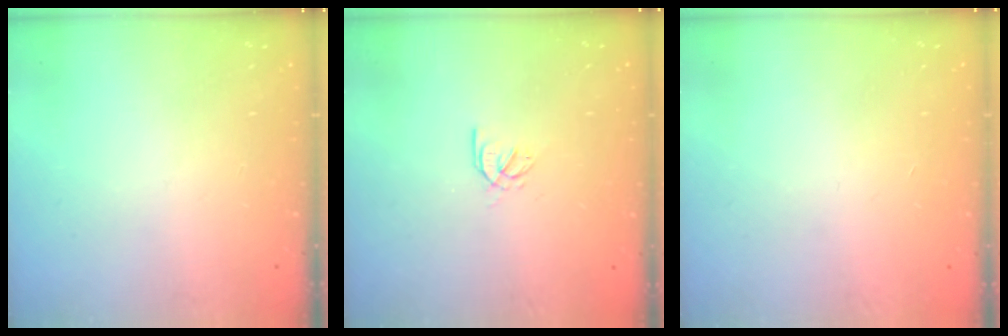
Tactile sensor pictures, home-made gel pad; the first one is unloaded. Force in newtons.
{"total": 2.6, "press": 2.5, "slide": 0.6}
{"total": 0.9, "press": 0.8, "slide": 0.2}